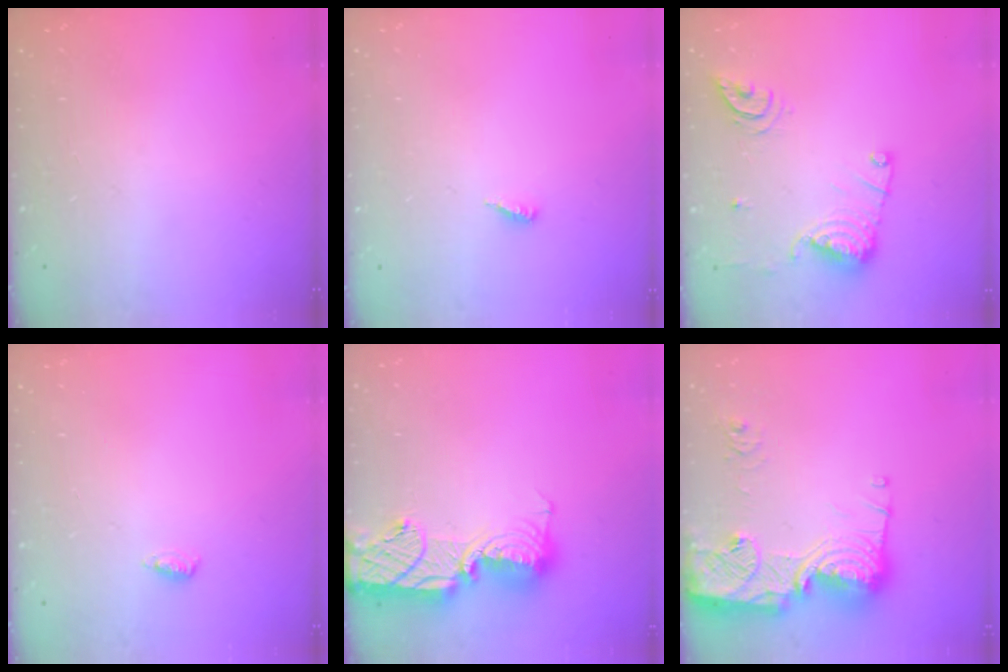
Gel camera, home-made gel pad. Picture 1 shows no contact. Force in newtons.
{"total": 3.9, "press": 3.9, "slide": 0.3}
{"total": 12.2, "press": 12.2, "slide": 1.2}
{"total": 4.4, "press": 4.1, "slide": 1.5}
{"total": 17.0, "press": 16.3, "slide": 4.7}
{"total": 18.9, "press": 18.8, "slide": 1.7}